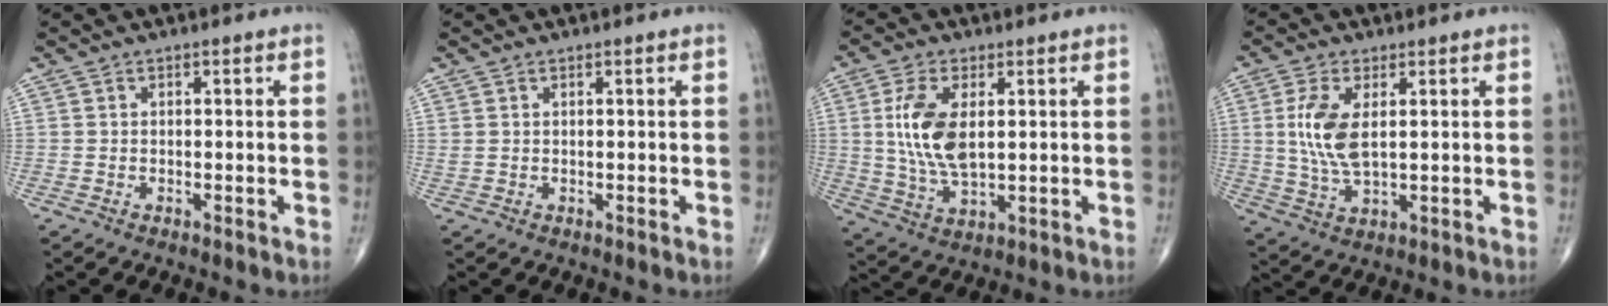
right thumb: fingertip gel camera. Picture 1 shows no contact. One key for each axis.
{"total": 0.7, "fx": 0.3, "fy": 0.4, "fz": 0.4, "tx": -0.009, "ty": 0.007, "tz": 0.009}
{"total": 11.0, "fx": 1.8, "fy": 5.3, "fz": 9.4, "tx": -0.193, "ty": -0.013, "tz": 0.040}
{"total": 8.7, "fx": 1.5, "fy": 3.9, "fz": 7.6, "tx": -0.168, "ty": -0.010, "tz": 0.036}